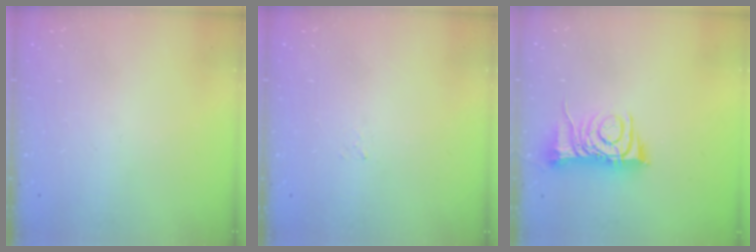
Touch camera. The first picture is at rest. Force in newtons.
{"total": 1.5, "press": 1.5, "slide": 0.2}
{"total": 8.8, "press": 8.8, "slide": 0.3}